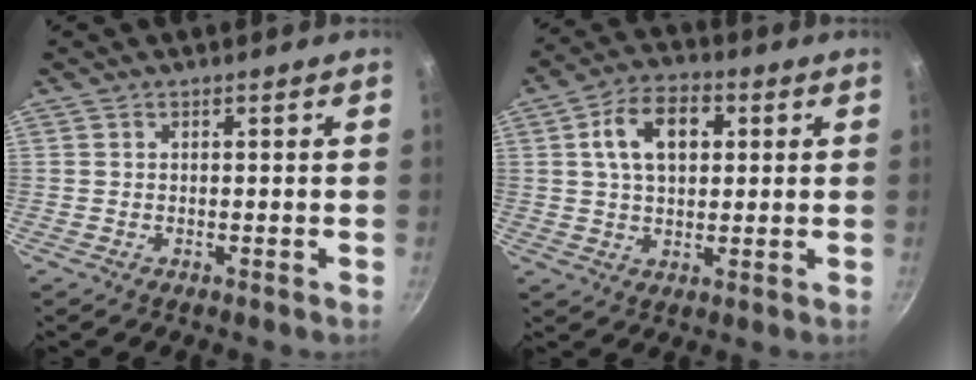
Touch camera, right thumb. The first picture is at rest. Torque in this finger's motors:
{"motor_torque": [-1.18, 1.32, 1.14, 0.20, 0.36]}